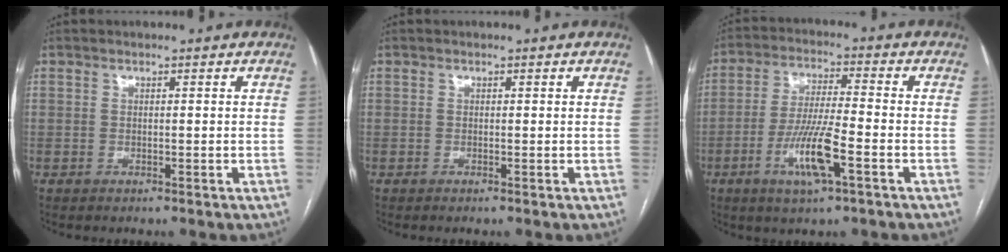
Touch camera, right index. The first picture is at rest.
{"total": 0.0}
{"total": 9.6, "force": [-3.9, 0.9, 8.7], "torque": [-0.171, -0.008, -0.071]}